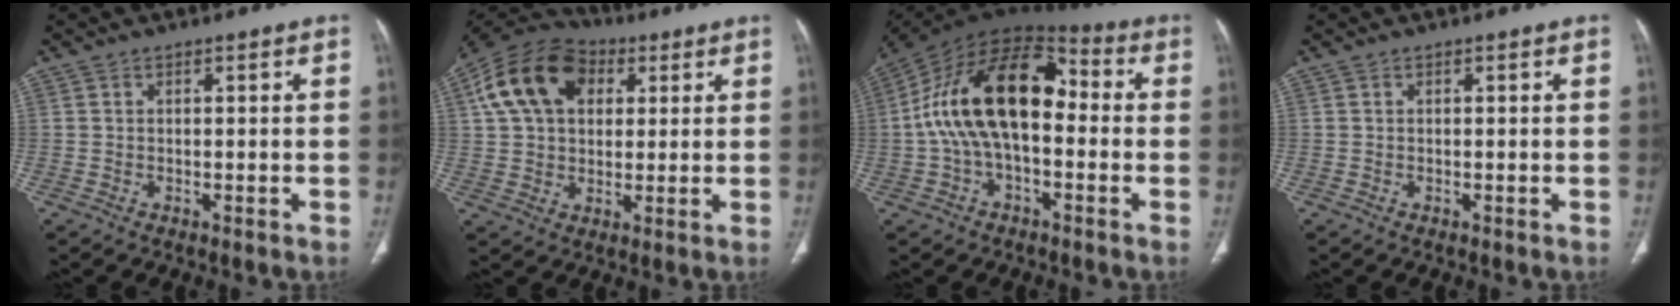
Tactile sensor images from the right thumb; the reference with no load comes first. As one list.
[{"total": 16.5, "force": [5.2, 11.4, 10.8], "torque": [-0.189, 0.015, 0.083]}, {"total": 19.7, "force": [-0.2, 10.9, 16.4], "torque": [-0.287, 0.051, -0.011]}, {"total": 0.0}]